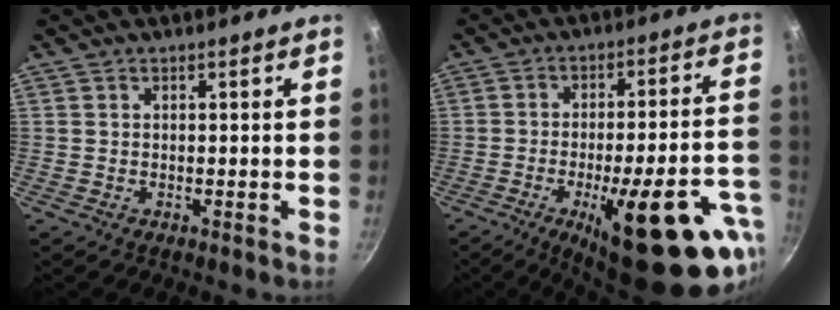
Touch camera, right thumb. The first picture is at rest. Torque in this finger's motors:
{"motor_torque": [2.71, 2.30, 2.26, -0.51, 0.54]}